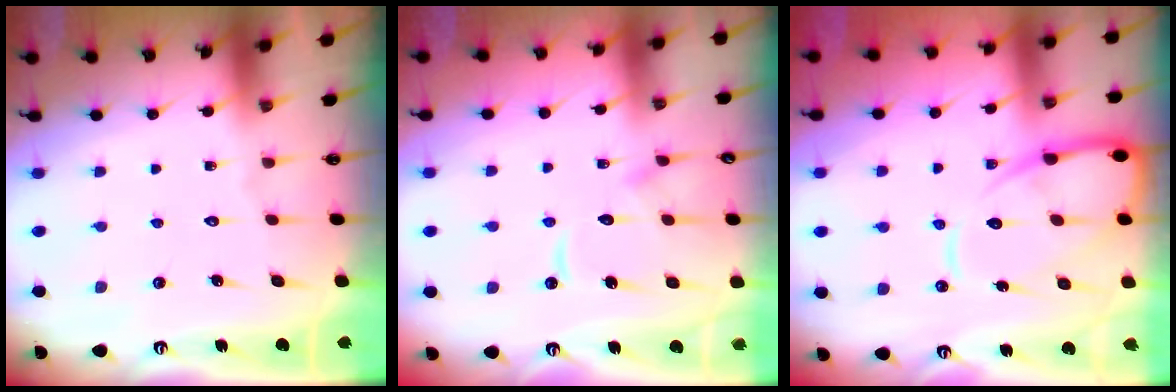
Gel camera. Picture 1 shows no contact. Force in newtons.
{"total": 11.1, "press": 11.0, "slide": 1.1}
{"total": 12.8, "press": 12.7, "slide": 1.4}